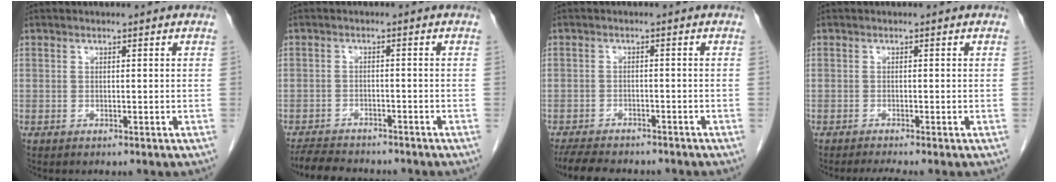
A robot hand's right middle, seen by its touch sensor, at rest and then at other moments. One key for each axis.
{"total": 6.7, "fx": -6.2, "fy": 1.8, "fz": 2.0, "tx": -0.035, "ty": -0.014, "tz": -0.098}
{"total": 8.8, "fx": -7.6, "fy": 2.7, "fz": 3.4, "tx": -0.060, "ty": -0.010, "tz": -0.112}
{"total": 1.9, "fx": -1.6, "fy": -0.6, "fz": 0.8, "tx": -0.021, "ty": -0.008, "tz": -0.030}